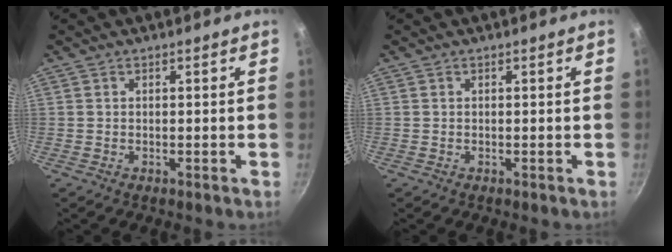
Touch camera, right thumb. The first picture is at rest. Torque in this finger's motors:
{"motor_torque": [-0.12, 0.01, 0.11, 0.11, 0.02]}